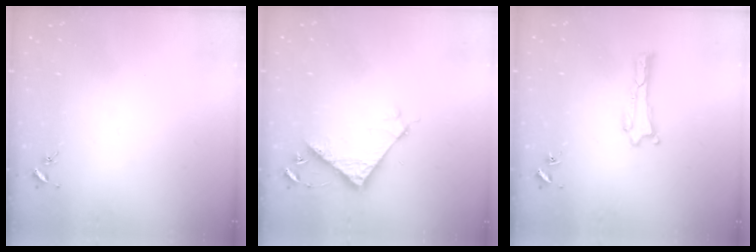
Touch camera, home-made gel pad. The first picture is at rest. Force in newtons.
{"total": 5.8, "press": 5.8, "slide": 0.2}
{"total": 0.0}